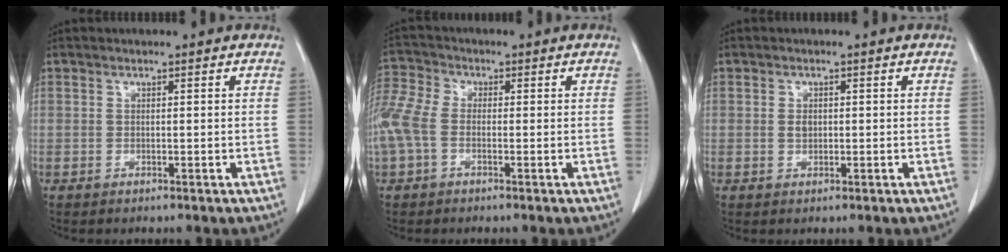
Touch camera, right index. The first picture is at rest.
{"total": 11.6, "force": [-1.6, 8.0, 8.2], "torque": [-0.242, 0.021, -0.032]}
{"total": 1.2, "force": [0.0, 0.9, 0.9], "torque": [-0.018, 0.001, 0.002]}